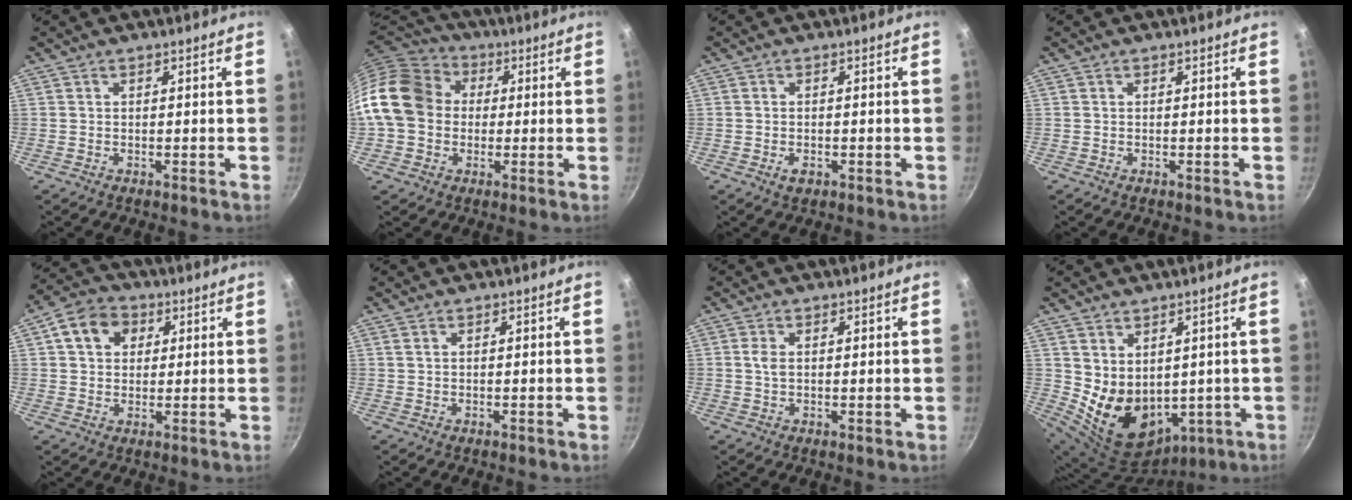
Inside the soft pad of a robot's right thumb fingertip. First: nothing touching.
{"total": 16.0, "force": [1.2, 13.2, 8.9], "torque": [-0.145, 0.034, 0.010]}
{"total": 2.1, "force": [-0.8, 1.3, 1.4], "torque": [-0.023, 0.000, -0.013]}
{"total": 0.0}
{"total": 8.6, "force": [2.8, 6.7, 4.5], "torque": [-0.054, 0.008, 0.034]}
{"total": 0.7, "force": [0.4, 0.5, 0.4], "torque": [-0.007, 0.001, 0.008]}
{"total": 2.1, "force": [0.5, 1.2, 1.7], "torque": [-0.031, 0.001, 0.009]}
{"total": 12.4, "force": [1.8, 9.5, 7.9], "torque": [-0.106, -0.027, 0.064]}